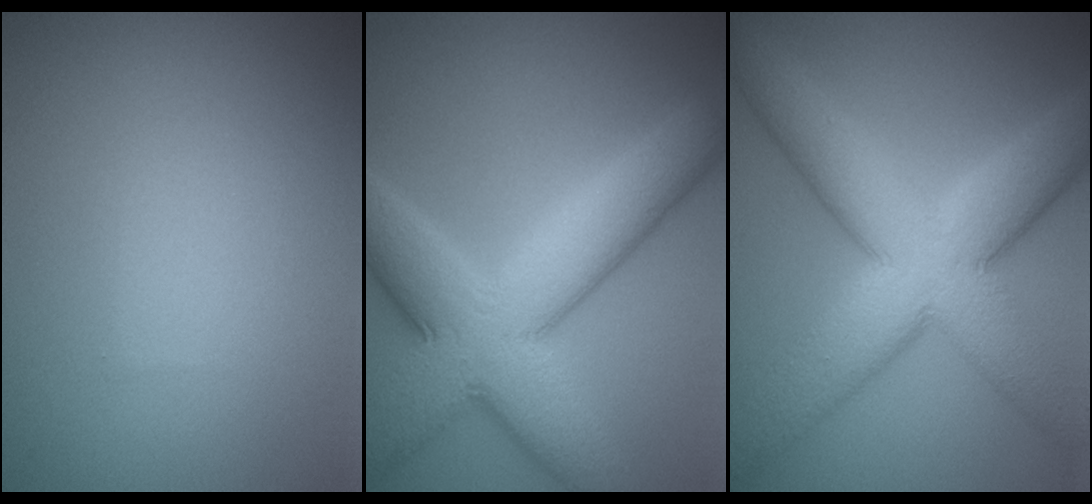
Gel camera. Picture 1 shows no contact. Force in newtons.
{"total": 10.2, "press": 10.1, "slide": 0.3}
{"total": 11.2, "press": 11.2, "slide": 0.6}